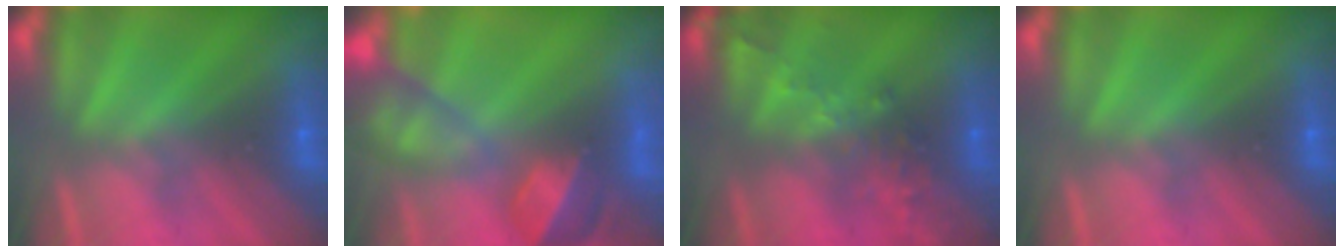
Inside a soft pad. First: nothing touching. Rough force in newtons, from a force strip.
{"total": 9.3}
{"total": 2.7}
{"total": 0.0}